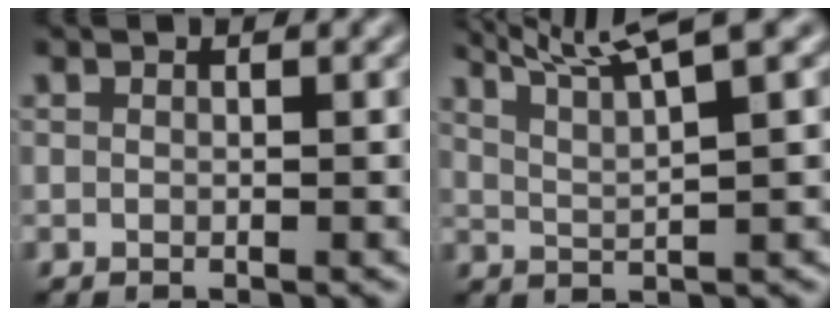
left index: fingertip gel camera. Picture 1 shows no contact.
{"total": 6.5, "force": [5.0, 0.9, 4.0], "torque": [-0.061, 0.025, 0.060]}